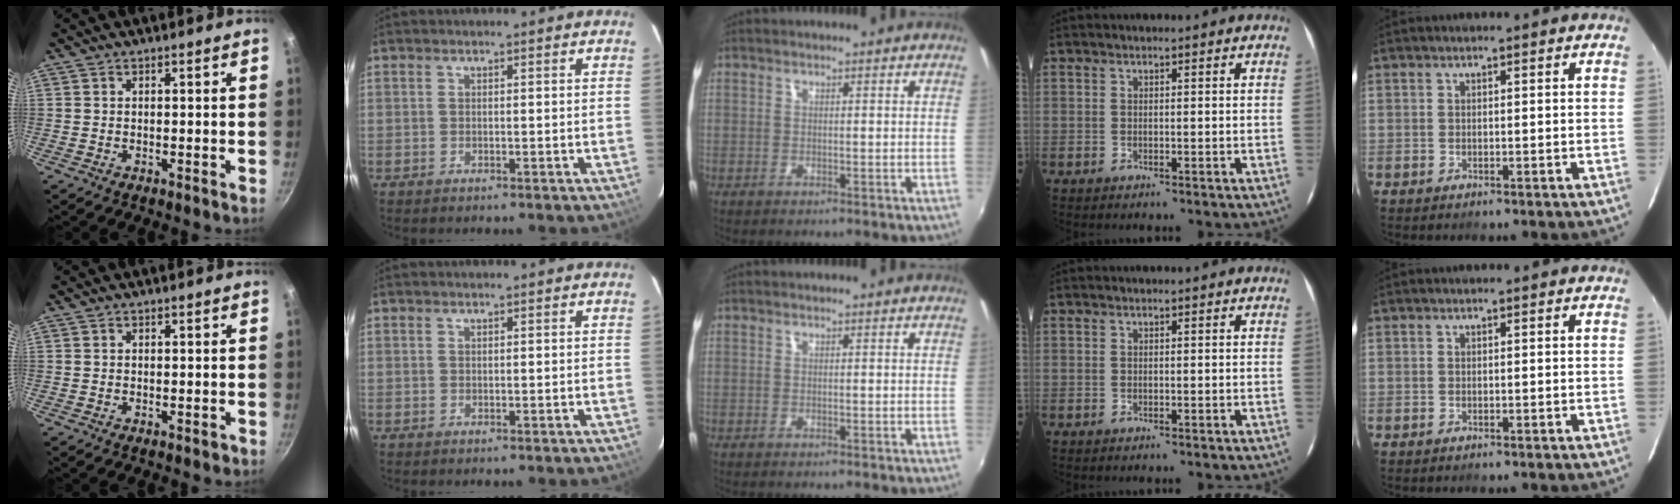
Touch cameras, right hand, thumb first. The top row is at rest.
{"thumb": {"total": 0.7, "force": [-0.4, 0.4, 0.4], "torque": [-0.005, 0.003, -0.005]}}